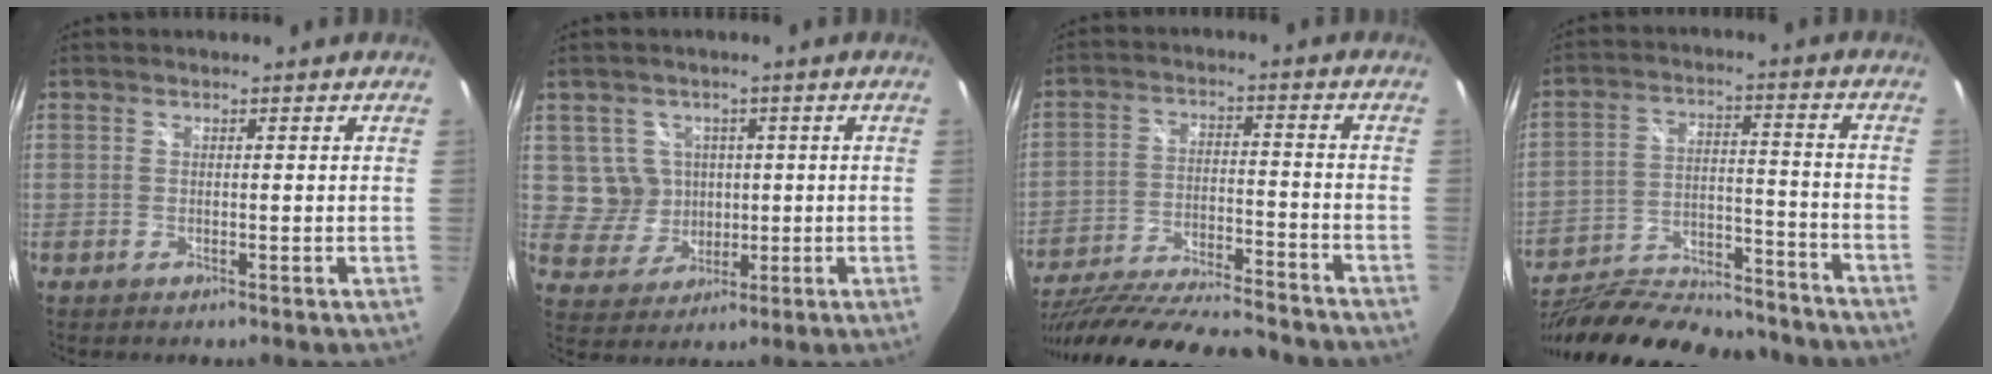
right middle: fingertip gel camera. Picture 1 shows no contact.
{"total": 5.9, "force": [0.8, 5.8, 0.9], "torque": [-0.029, 0.011, 0.026]}
{"total": 25.8, "force": [-22.3, 4.4, 12.2], "torque": [-0.229, -0.057, -0.342]}
{"total": 29.0, "force": [-24.3, 8.3, 13.4], "torque": [-0.249, -0.020, -0.352]}